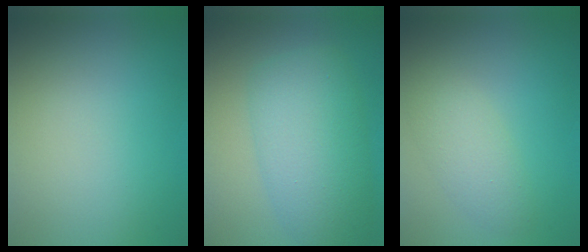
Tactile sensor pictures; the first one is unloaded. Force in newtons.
{"total": 8.0, "press": 8.0, "slide": 0.2}
{"total": 2.8, "press": 2.8, "slide": 0.1}